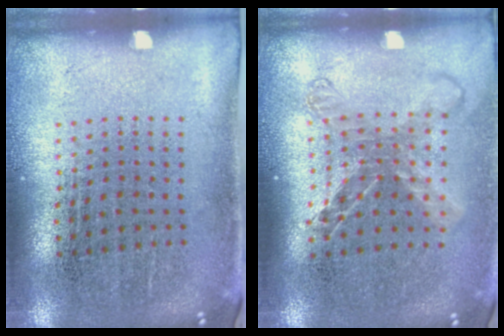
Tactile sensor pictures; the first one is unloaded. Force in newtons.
{"total": 1.5, "press": 1.3, "slide": 0.9}